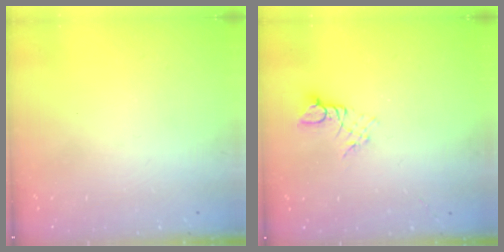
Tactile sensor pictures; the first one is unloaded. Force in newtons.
{"total": 2.6, "press": 2.6, "slide": 0.3}